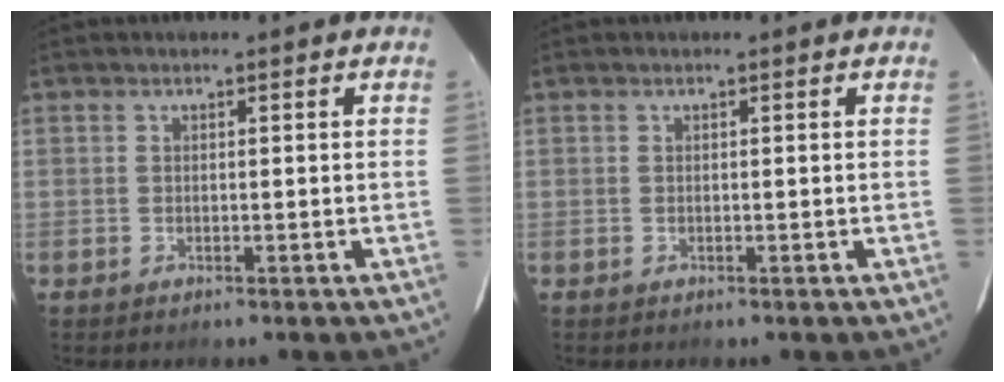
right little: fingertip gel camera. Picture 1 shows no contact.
{"total": 0.0}